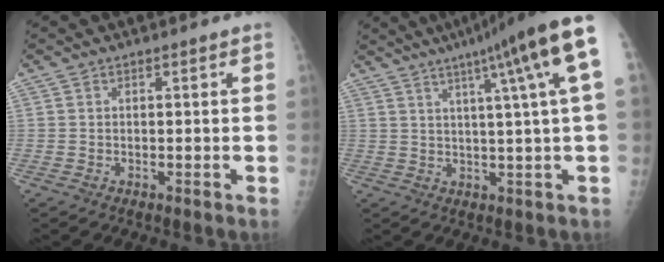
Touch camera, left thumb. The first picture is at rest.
{"total": 15.1, "force": [6.1, -0.2, 13.8], "torque": [-0.190, 0.010, 0.079]}